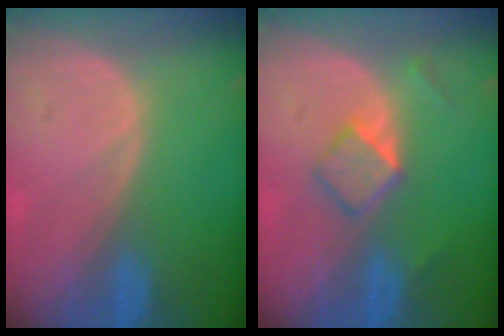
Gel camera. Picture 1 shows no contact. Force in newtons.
{"total": 4.1, "press": 3.9, "slide": 1.1}